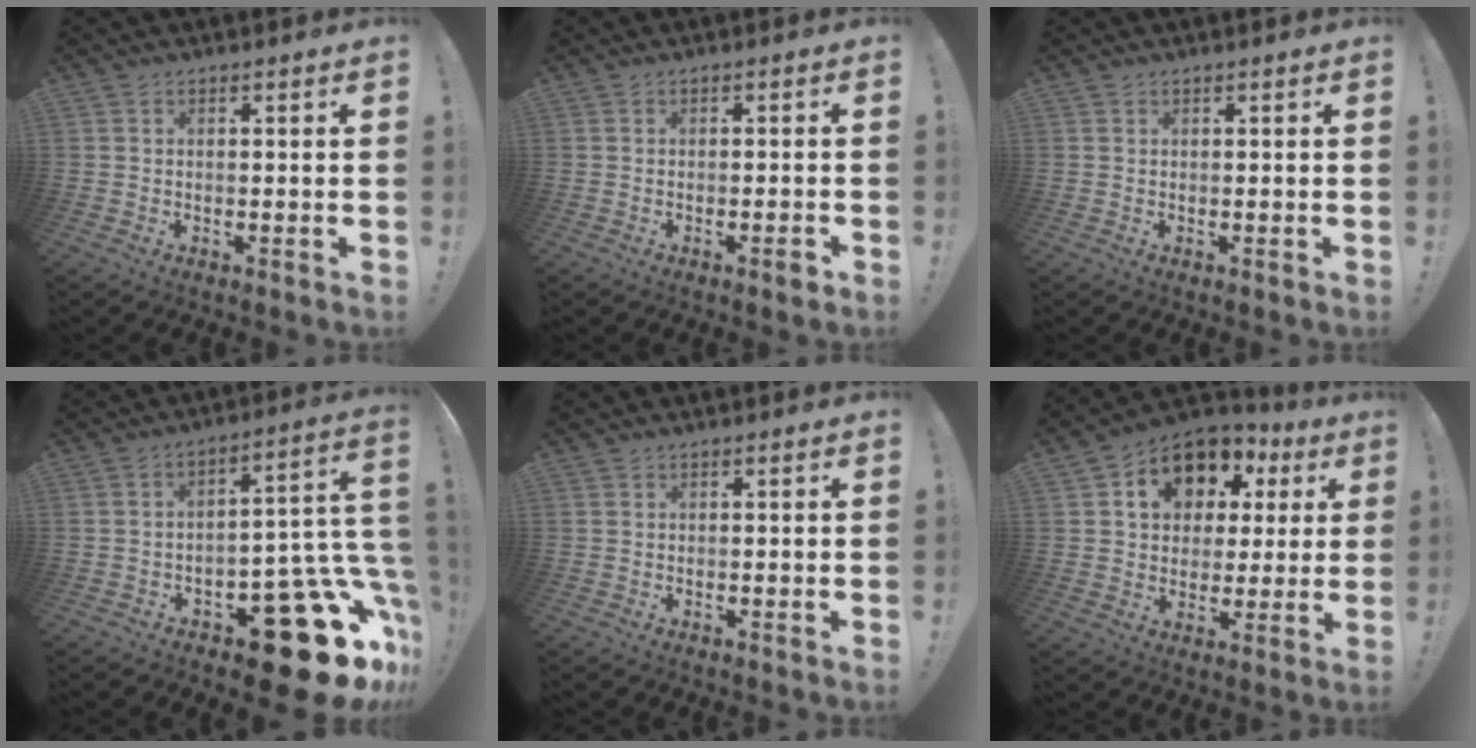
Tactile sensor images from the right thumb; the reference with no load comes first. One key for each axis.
{"total": 2.0, "fx": -1.2, "fy": 0.3, "fz": 1.6, "tx": -0.027, "ty": 0.006, "tz": -0.019}
{"total": 0.0}
{"total": 22.3, "fx": -11.2, "fy": 10.5, "fz": 16.2, "tx": -0.146, "ty": 0.063, "tz": -0.163}
{"total": 0.0}
{"total": 13.4, "fx": 5.5, "fy": 10.1, "fz": 6.8, "tx": -0.108, "ty": -0.024, "tz": 0.104}